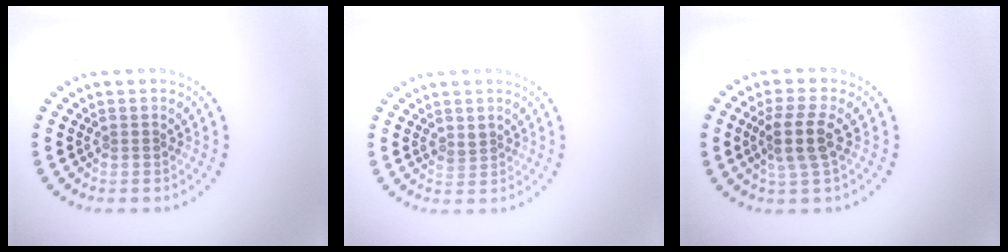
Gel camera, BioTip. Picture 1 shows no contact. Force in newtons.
{"total": 1.1, "press": 0.9, "slide": 0.7}
{"total": 3.3, "press": 2.7, "slide": 1.8}